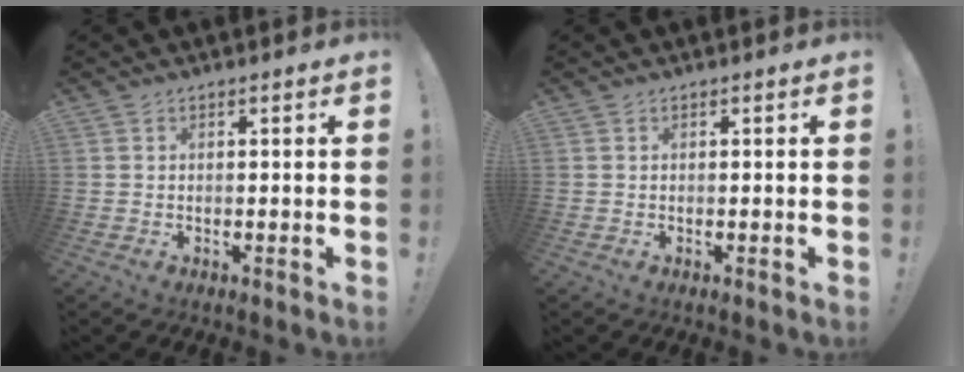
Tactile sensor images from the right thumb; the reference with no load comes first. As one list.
[{"total": 0.0}]